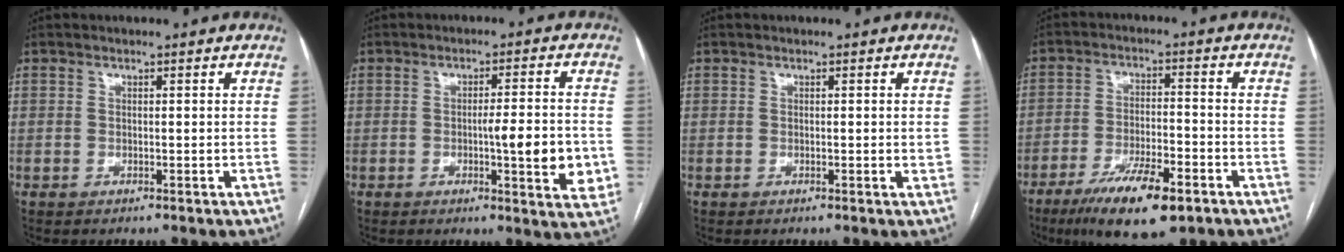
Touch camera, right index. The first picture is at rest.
{"total": 9.4, "force": [-1.6, 1.2, 9.2], "torque": [-0.118, -0.004, -0.017]}
{"total": 1.4, "force": [0.0, 0.3, 1.4], "torque": [-0.022, -0.001, 0.004]}
{"total": 12.3, "force": [-7.6, 2.9, 9.2], "torque": [-0.160, -0.018, -0.122]}